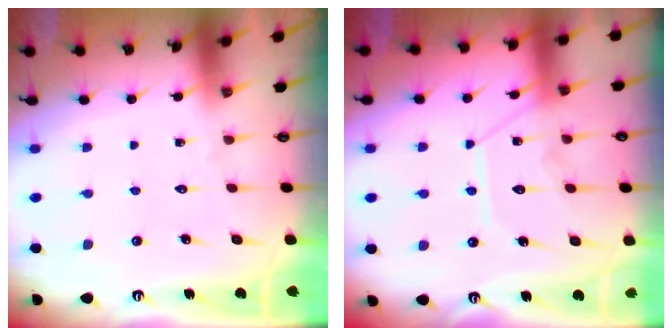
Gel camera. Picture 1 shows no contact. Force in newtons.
{"total": 12.6, "press": 12.5, "slide": 1.2}